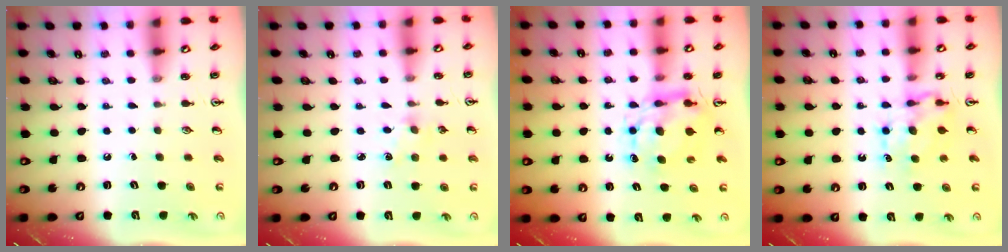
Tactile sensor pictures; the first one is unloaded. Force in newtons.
{"total": 2.5, "press": 2.5, "slide": 0.3}
{"total": 8.4, "press": 8.4, "slide": 0.5}
{"total": 6.8, "press": 6.8, "slide": 0.5}